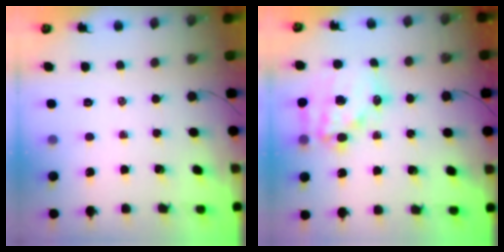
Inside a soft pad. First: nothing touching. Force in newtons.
{"total": 15.7, "press": 15.3, "slide": 3.6}